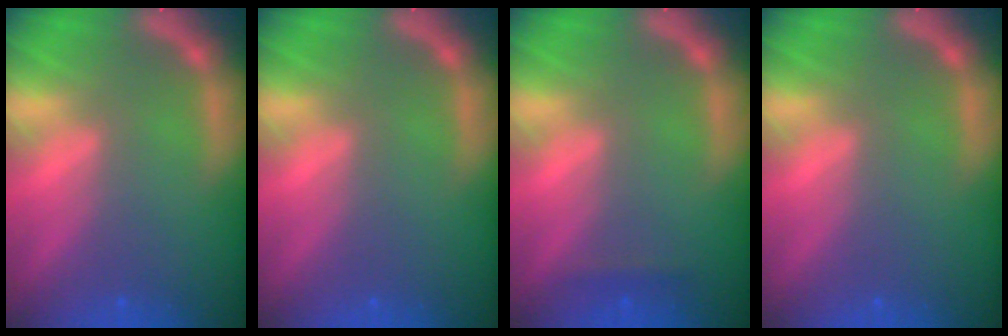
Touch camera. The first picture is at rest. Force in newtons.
{"total": 0.0}
{"total": 0.9}
{"total": 0.0}